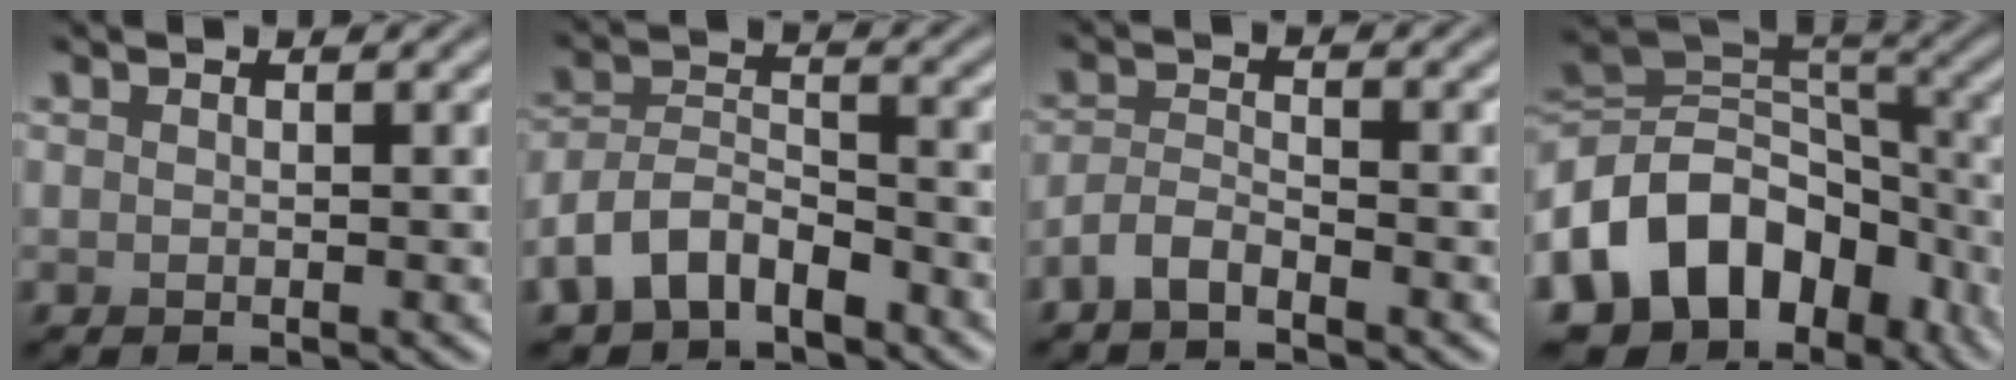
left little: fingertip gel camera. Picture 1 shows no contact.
{"total": 5.5, "force": [-3.6, 3.0, 2.8], "torque": [-0.052, 0.002, -0.078]}
{"total": 2.2, "force": [-1.7, 0.6, 1.2], "torque": [-0.028, 0.005, -0.042]}
{"total": 13.3, "force": [-5.9, 9.5, 7.2], "torque": [-0.142, 0.004, -0.107]}